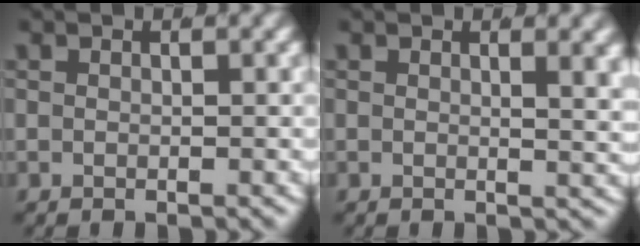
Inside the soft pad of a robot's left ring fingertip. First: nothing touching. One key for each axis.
{"total": 1.5, "fx": 0.8, "fy": -0.4, "fz": 1.2, "tx": -0.014, "ty": -0.008, "tz": 0.014}